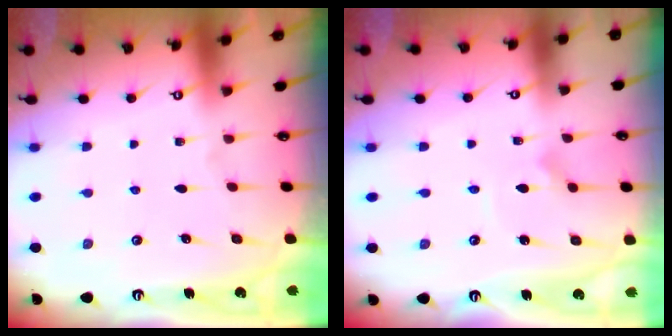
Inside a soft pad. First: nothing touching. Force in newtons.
{"total": 2.6, "press": 2.6, "slide": 0.1}